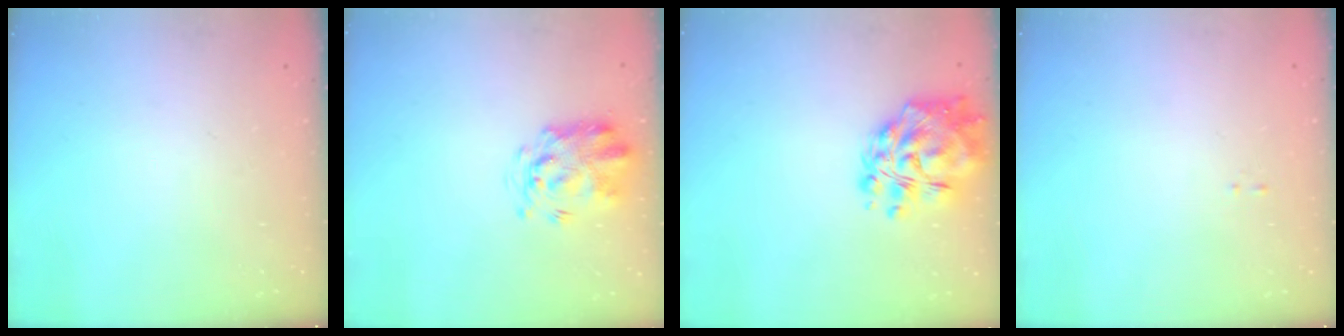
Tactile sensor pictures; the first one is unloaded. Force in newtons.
{"total": 3.7, "press": 3.6, "slide": 0.6}
{"total": 13.4, "press": 12.5, "slide": 4.7}
{"total": 0.0}